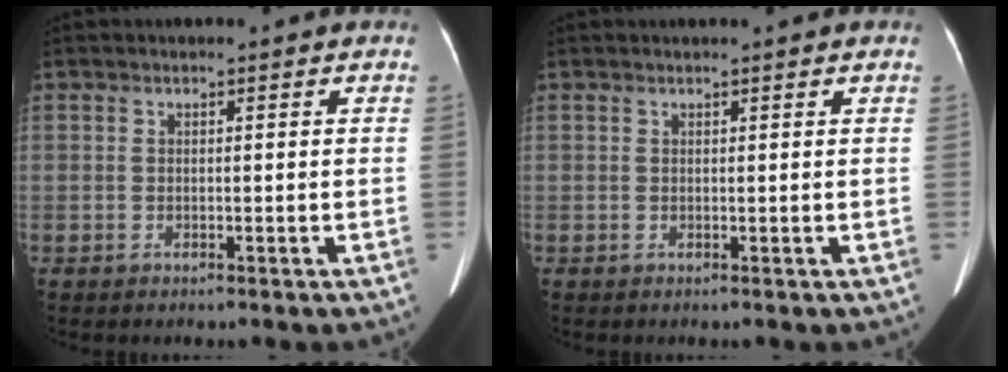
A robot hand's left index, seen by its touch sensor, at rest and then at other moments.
{"total": 1.3, "force": [1.1, -0.2, 0.7], "torque": [-0.011, 0.015, 0.019]}